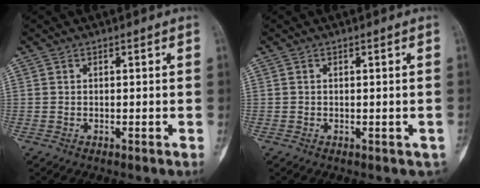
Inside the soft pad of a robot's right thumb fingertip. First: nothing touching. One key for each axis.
{"total": 0.8, "fx": 0.0, "fy": 0.7, "fz": 0.4, "tx": -0.001, "ty": 0.001, "tz": 0.003}